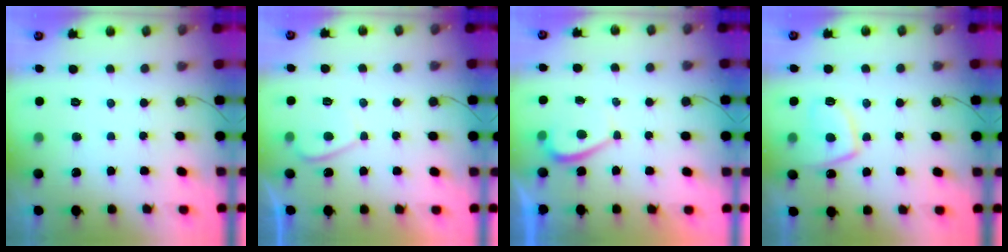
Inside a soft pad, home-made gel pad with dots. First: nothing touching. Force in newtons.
{"total": 2.5, "press": 2.3, "slide": 0.8}
{"total": 2.0, "press": 1.9, "slide": 0.6}
{"total": 9.3, "press": 9.2, "slide": 1.2}